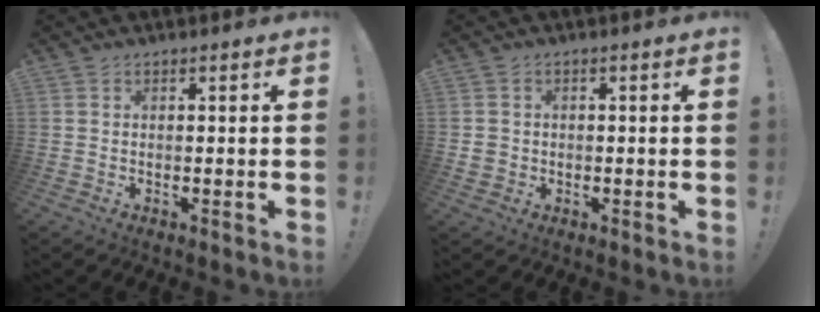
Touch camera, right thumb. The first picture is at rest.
{"total": 2.3, "force": [0.0, 2.2, 0.7], "torque": [-0.004, 0.002, 0.001]}